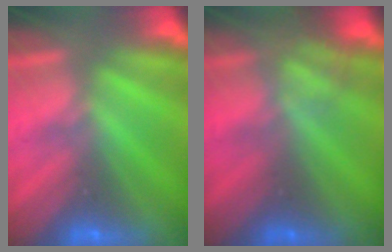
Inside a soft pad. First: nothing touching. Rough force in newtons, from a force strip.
{"total": 2.4}